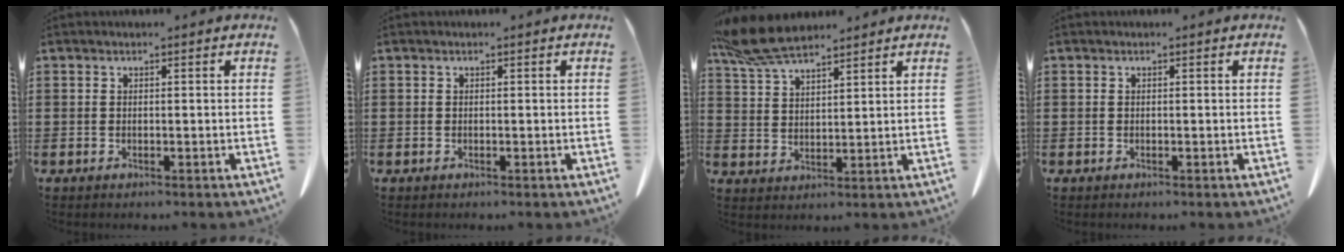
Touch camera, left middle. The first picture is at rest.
{"total": 0.0}
{"total": 8.1, "force": [6.8, 1.9, 4.0], "torque": [-0.099, -0.012, 0.130]}
{"total": 0.0}